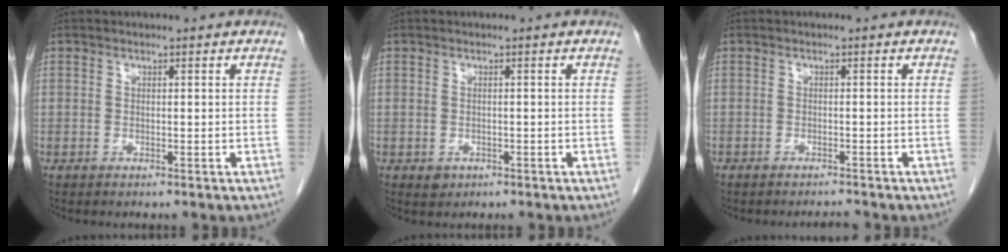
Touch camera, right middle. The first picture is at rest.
{"total": 1.3, "force": [-0.6, 1.1, 0.4], "torque": [-0.007, 0.002, -0.002]}
{"total": 1.2, "force": [-1.2, -0.1, 0.0], "torque": [-0.003, -0.006, -0.017]}